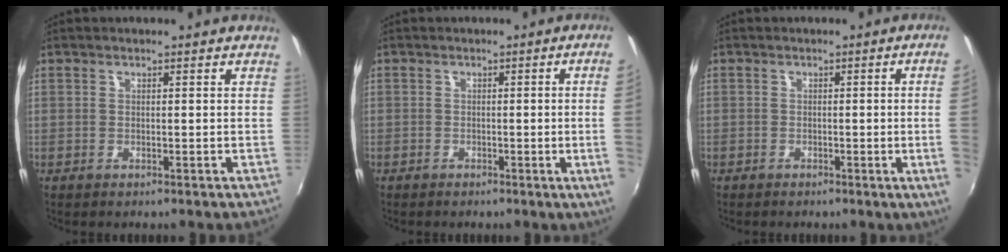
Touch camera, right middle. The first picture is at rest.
{"total": 5.7, "force": [-0.2, -1.9, 5.4], "torque": [-0.078, -0.011, 0.000]}
{"total": 5.4, "force": [-0.2, -2.0, 5.1], "torque": [-0.075, -0.010, 0.001]}